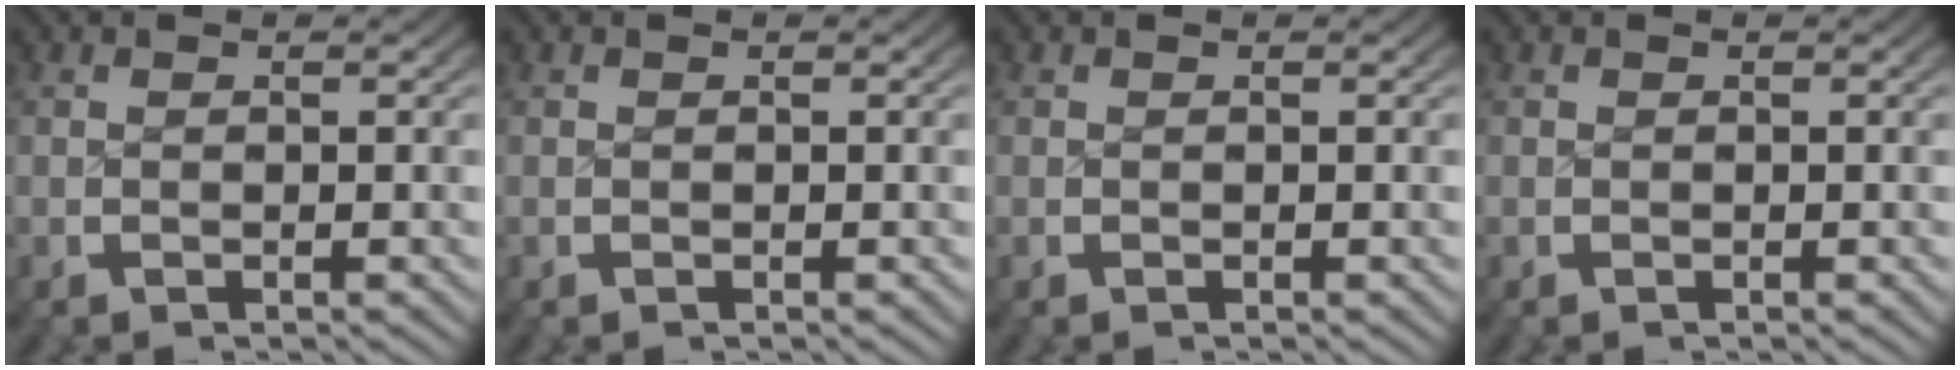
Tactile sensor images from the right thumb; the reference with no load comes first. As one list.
[{"total": 0.0}, {"total": 0.0}, {"total": 0.0}]